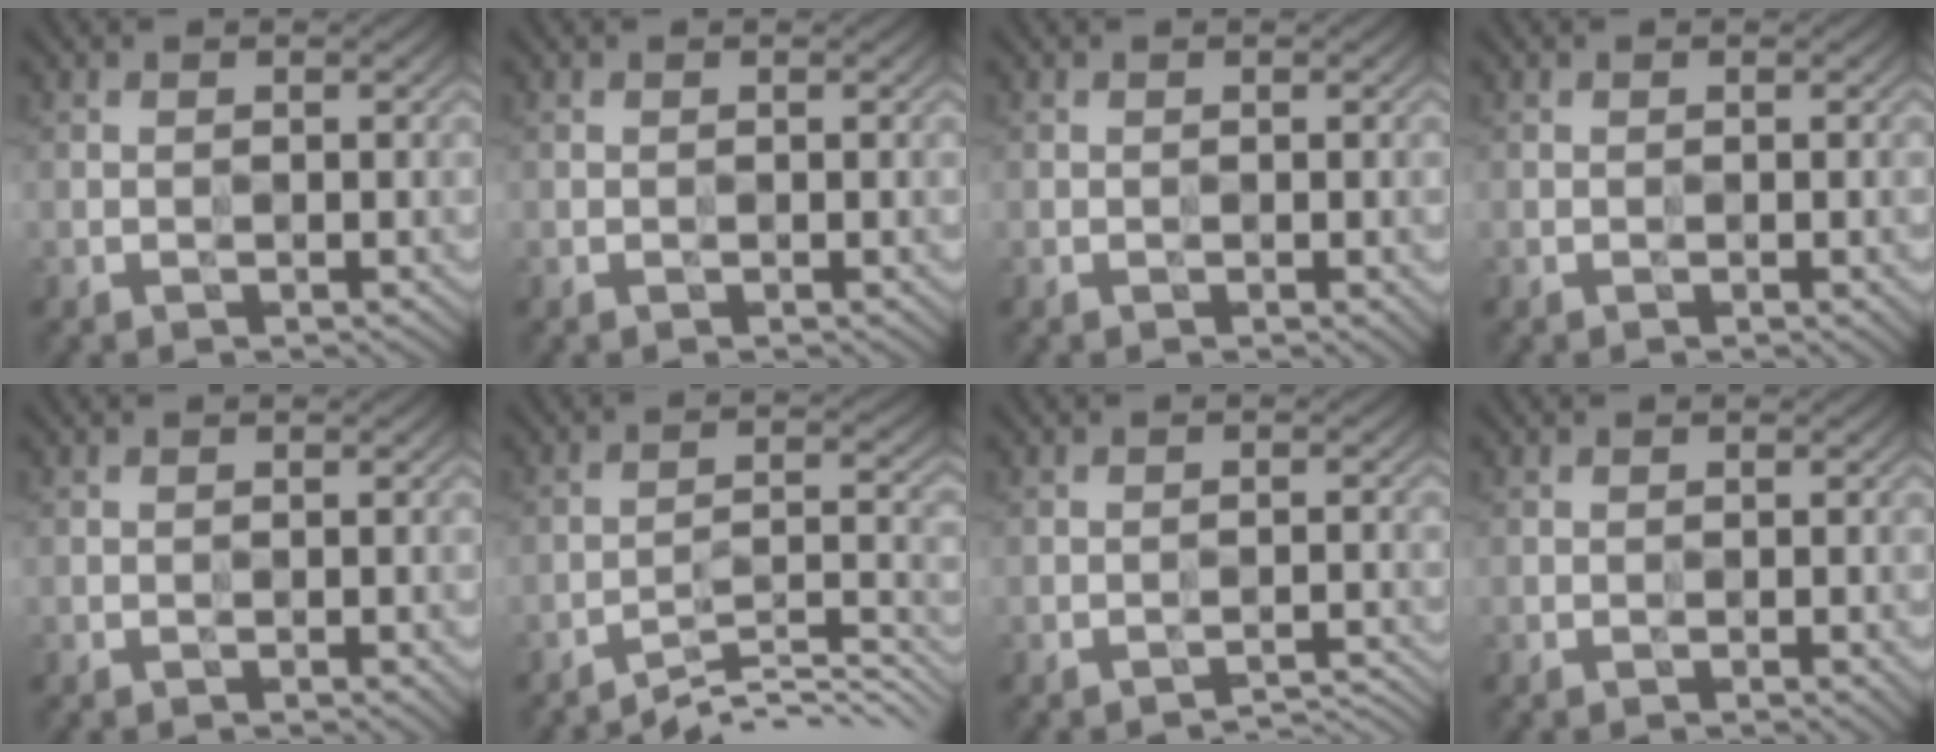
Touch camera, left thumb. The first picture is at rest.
{"total": 0.0}
{"total": 1.9, "force": [-0.6, 0.9, 1.6], "torque": [-0.011, -0.003, -0.004]}
{"total": 1.6, "force": [-0.6, 0.7, 1.4], "torque": [-0.009, -0.001, -0.004]}
{"total": 1.7, "force": [-0.5, 0.8, 1.4], "torque": [-0.011, -0.002, -0.004]}
{"total": 6.5, "force": [-6.1, 0.6, 2.2], "torque": [-0.024, 0.003, -0.104]}
{"total": 2.8, "force": [-2.8, 0.3, 0.2], "torque": [0.010, -0.003, -0.036]}
{"total": 2.5, "force": [-0.7, 1.2, 2.0], "torque": [-0.016, -0.004, -0.004]}